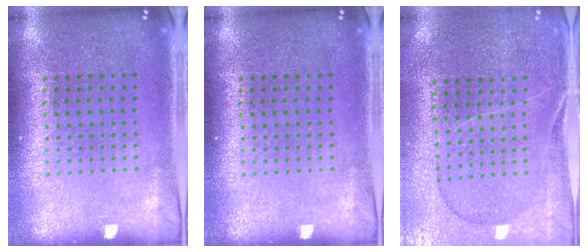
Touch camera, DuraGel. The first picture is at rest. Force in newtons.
{"total": 0.0}
{"total": 0.6, "press": 0.5, "slide": 0.3}